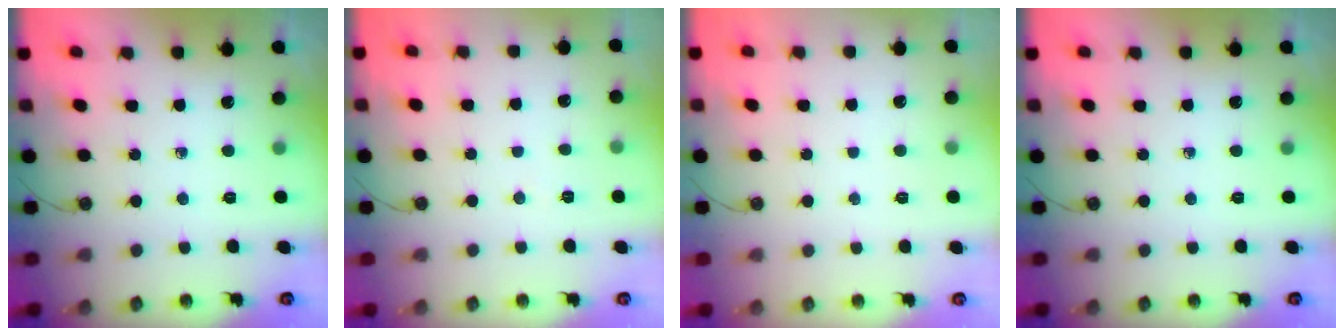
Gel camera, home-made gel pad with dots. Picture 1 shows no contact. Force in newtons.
{"total": 13.2, "press": 3.6, "slide": 12.7}
{"total": 0.9, "press": 0.9, "slide": 0.0}
{"total": 0.0}